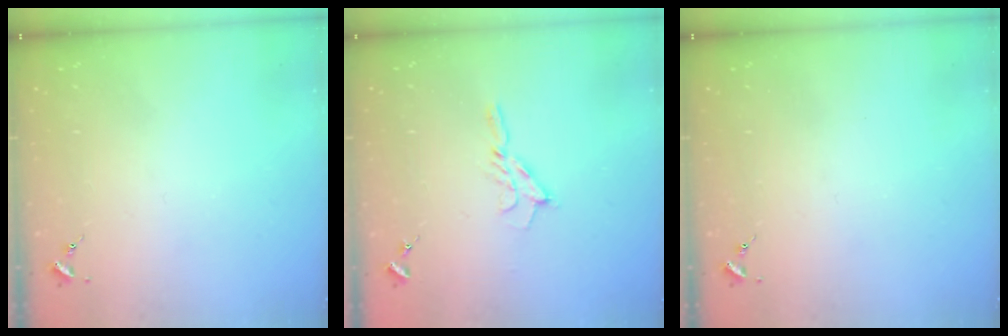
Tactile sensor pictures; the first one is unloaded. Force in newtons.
{"total": 6.5, "press": 6.5, "slide": 0.7}
{"total": 0.0}